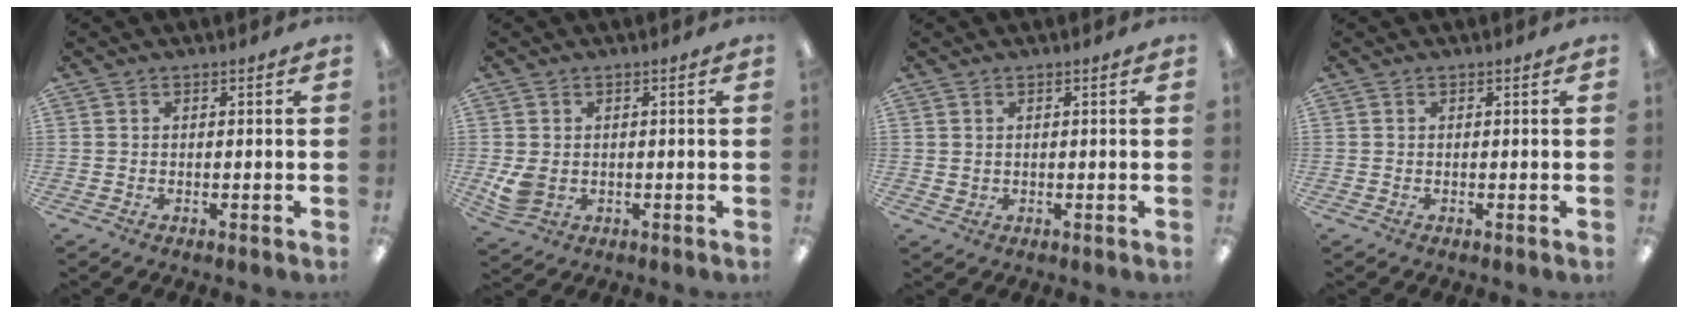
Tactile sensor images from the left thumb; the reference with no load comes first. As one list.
[{"total": 4.4, "force": [0.1, 3.4, 2.8], "torque": [-0.056, -0.002, 0.001]}, {"total": 0.9, "force": [0.8, 0.5, 0.2], "torque": [-0.004, 0.002, 0.014]}, {"total": 0.0}]